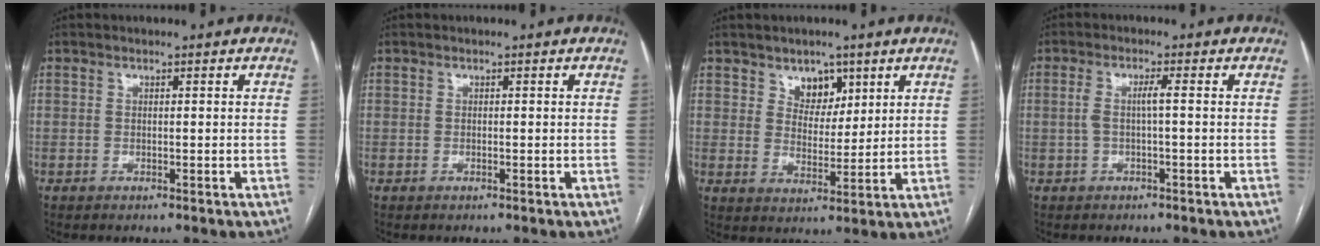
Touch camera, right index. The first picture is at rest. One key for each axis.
{"total": 0.0}
{"total": 5.2, "fx": 3.1, "fy": 3.6, "fz": 2.2, "tx": -0.026, "ty": 0.001, "tz": 0.056}
{"total": 2.7, "fx": -0.3, "fy": 0.3, "fz": 2.7, "tx": -0.056, "ty": 0.012, "tz": -0.003}